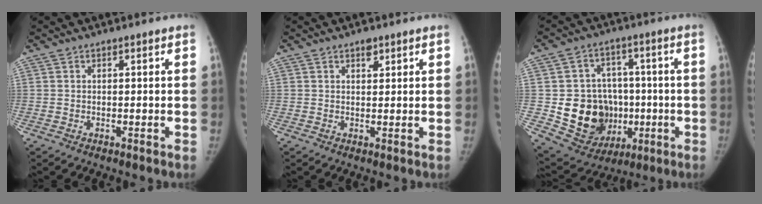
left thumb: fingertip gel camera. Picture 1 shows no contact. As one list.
[{"total": 1.9, "force": [1.2, 1.0, 1.0], "torque": [-0.004, -0.006, 0.017]}, {"total": 17.2, "force": [-2.3, 14.5, 9.0], "torque": [-0.098, 0.018, -0.009]}]